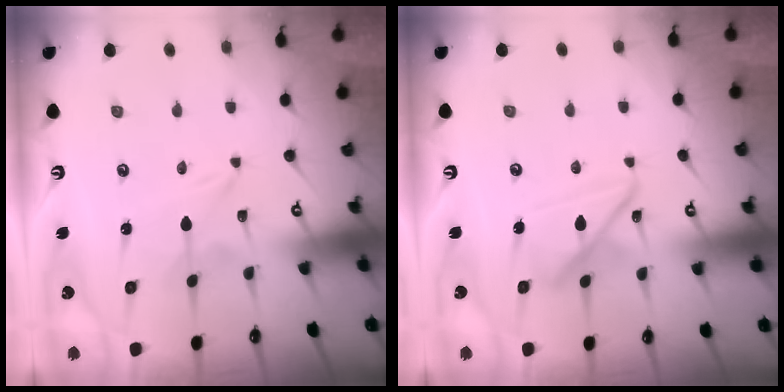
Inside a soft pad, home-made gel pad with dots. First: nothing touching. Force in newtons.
{"total": 13.2, "press": 13.1, "slide": 1.2}